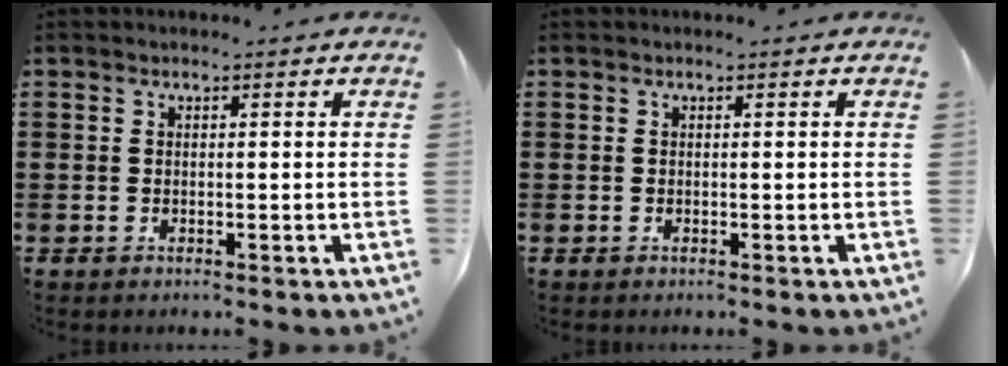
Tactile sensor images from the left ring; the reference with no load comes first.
{"total": 0.0}